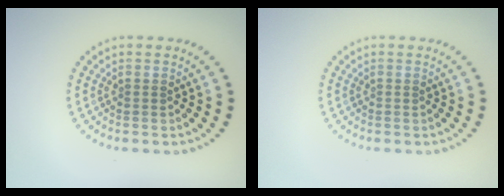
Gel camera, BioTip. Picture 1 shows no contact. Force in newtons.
{"total": 0.0}